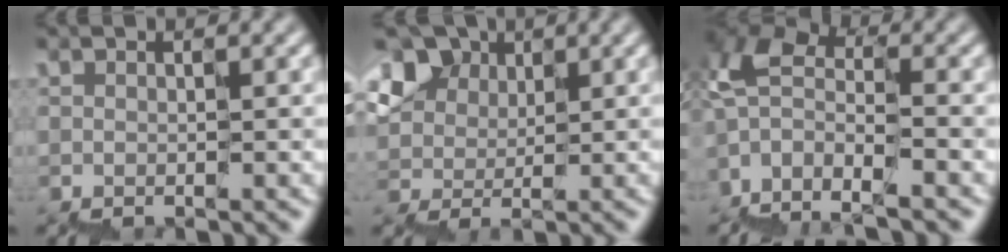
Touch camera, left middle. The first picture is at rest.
{"total": 5.8, "force": [3.7, 4.1, 1.8], "torque": [-0.037, 0.027, 0.052]}
{"total": 6.3, "force": [-3.1, 3.3, 4.4], "torque": [-0.079, 0.020, -0.073]}